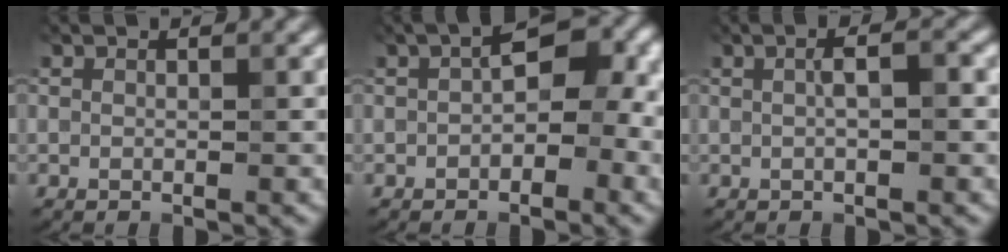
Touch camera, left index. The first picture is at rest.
{"total": 4.7, "force": [-0.2, 2.6, 3.9], "torque": [-0.044, 0.015, -0.011]}
{"total": 1.8, "force": [0.1, 0.3, 1.7], "torque": [-0.036, 0.009, 0.002]}